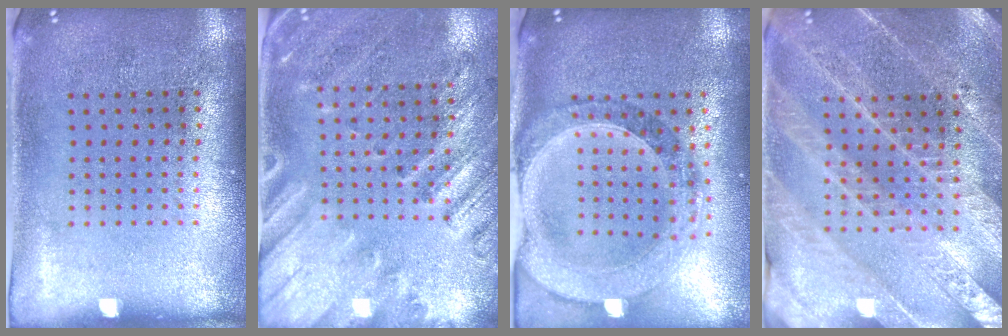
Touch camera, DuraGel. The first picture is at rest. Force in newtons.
{"total": 2.4, "press": 1.9, "slide": 1.5}
{"total": 1.4, "press": 1.4, "slide": 0.3}
{"total": 3.6, "press": 3.3, "slide": 1.2}